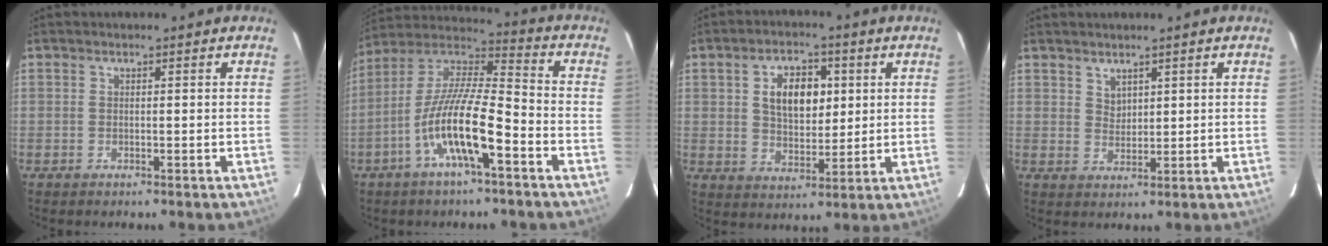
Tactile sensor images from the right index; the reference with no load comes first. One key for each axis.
{"total": 14.8, "fx": -6.5, "fy": 2.8, "fz": 13.0, "tx": -0.248, "ty": -0.005, "tz": -0.130}
{"total": 9.1, "fx": 2.3, "fy": 5.4, "fz": 6.9, "tx": -0.119, "ty": 0.015, "tz": 0.046}
{"total": 2.6, "fx": 2.1, "fy": 1.4, "fz": 0.6, "tx": -0.004, "ty": 0.003, "tz": 0.039}